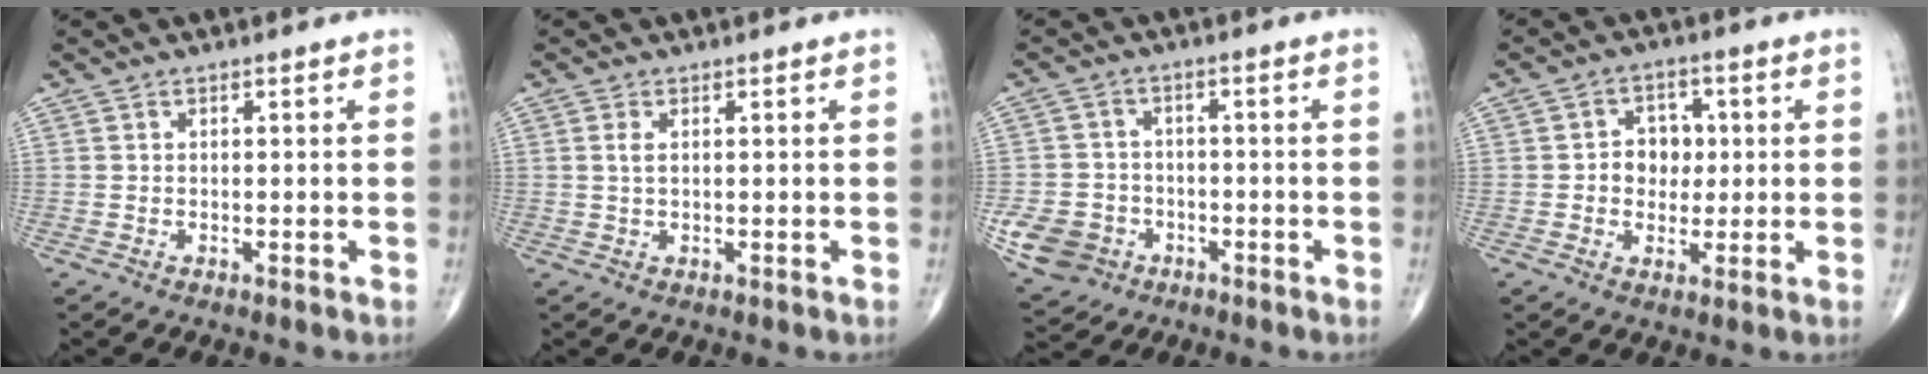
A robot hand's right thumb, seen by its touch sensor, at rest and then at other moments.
{"total": 1.5, "force": [0.4, 0.7, 1.3], "torque": [-0.028, 0.003, 0.011]}
{"total": 8.2, "force": [-3.1, 7.1, 2.8], "torque": [-0.044, 0.018, -0.046]}
{"total": 6.1, "force": [0.4, 5.0, 3.5], "torque": [-0.011, 0.007, 0.002]}